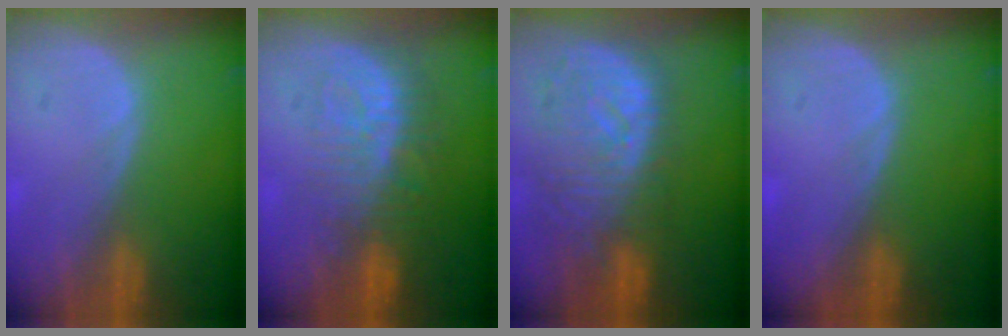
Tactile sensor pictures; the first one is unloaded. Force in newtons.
{"total": 9.4, "press": 8.5, "slide": 3.9}
{"total": 10.9, "press": 9.6, "slide": 5.1}
{"total": 0.0}